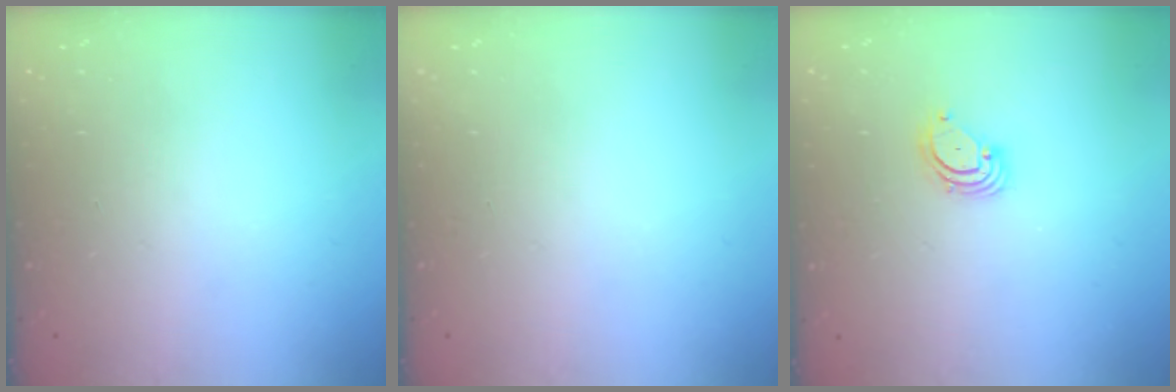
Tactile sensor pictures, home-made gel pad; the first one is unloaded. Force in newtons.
{"total": 0.0}
{"total": 3.5, "press": 3.5, "slide": 0.4}